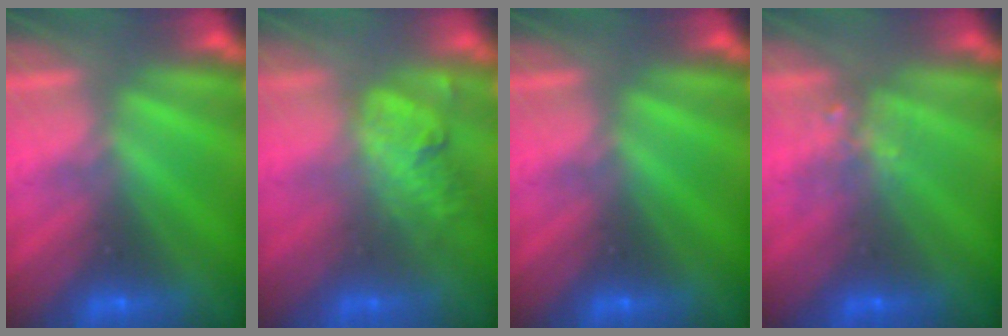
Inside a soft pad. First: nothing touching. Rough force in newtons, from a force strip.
{"total": 2.3}
{"total": 0.0}
{"total": 2.3}